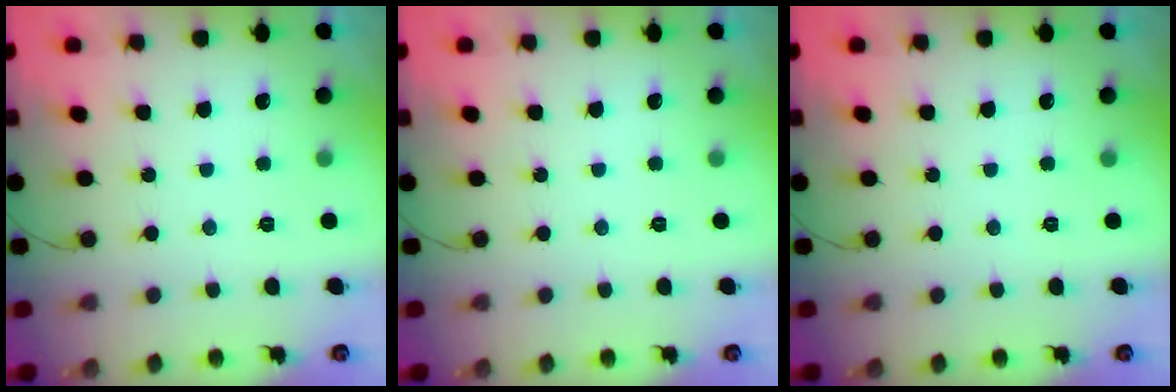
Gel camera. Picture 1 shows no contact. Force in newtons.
{"total": 0.0}
{"total": 0.0}